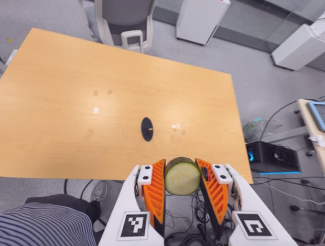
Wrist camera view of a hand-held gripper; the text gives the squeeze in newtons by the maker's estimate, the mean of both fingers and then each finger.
{"total": 10.9, "left": 10.3, "right": 11.5}